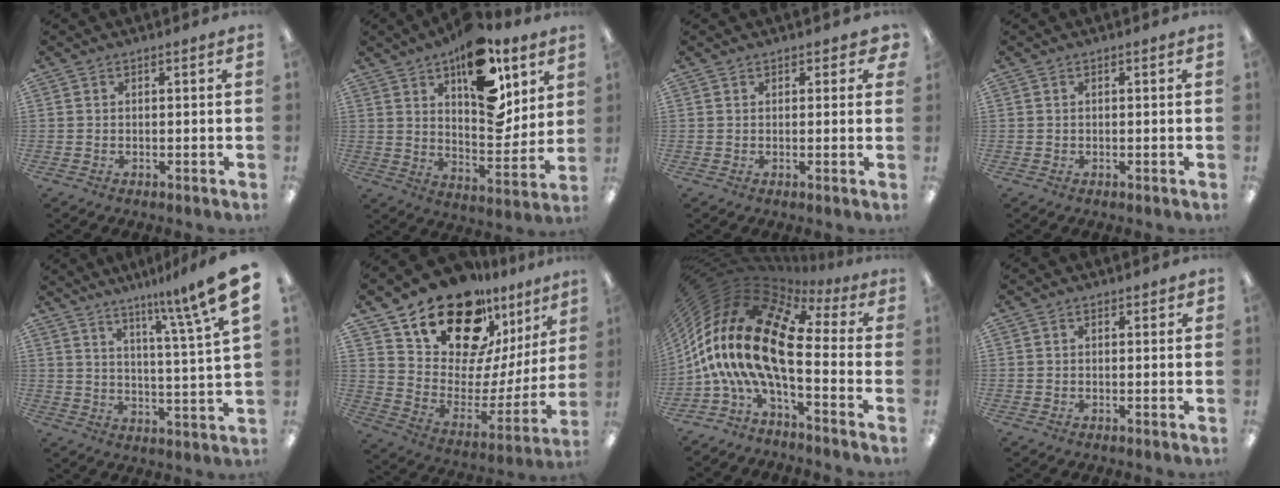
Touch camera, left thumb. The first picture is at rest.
{"total": 18.9, "force": [11.2, 8.5, 12.6], "torque": [-0.168, -0.067, 0.184]}
{"total": 1.9, "force": [1.1, 1.3, 0.8], "torque": [0.000, -0.003, 0.017]}
{"total": 0.0}
{"total": 11.6, "force": [8.4, -0.1, 8.0], "torque": [-0.126, -0.057, 0.128]}
{"total": 21.1, "force": [16.8, 9.7, 8.3], "torque": [-0.141, -0.126, 0.300]}
{"total": 21.3, "force": [-1.0, 9.8, 18.9], "torque": [-0.422, -0.018, -0.020]}
{"total": 0.8, "force": [0.1, 0.5, 0.6], "torque": [-0.003, -0.002, 0.001]}